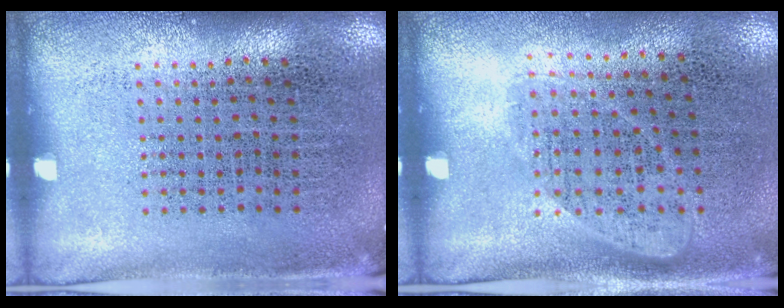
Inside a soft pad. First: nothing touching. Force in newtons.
{"total": 1.2, "press": 1.0, "slide": 0.6}